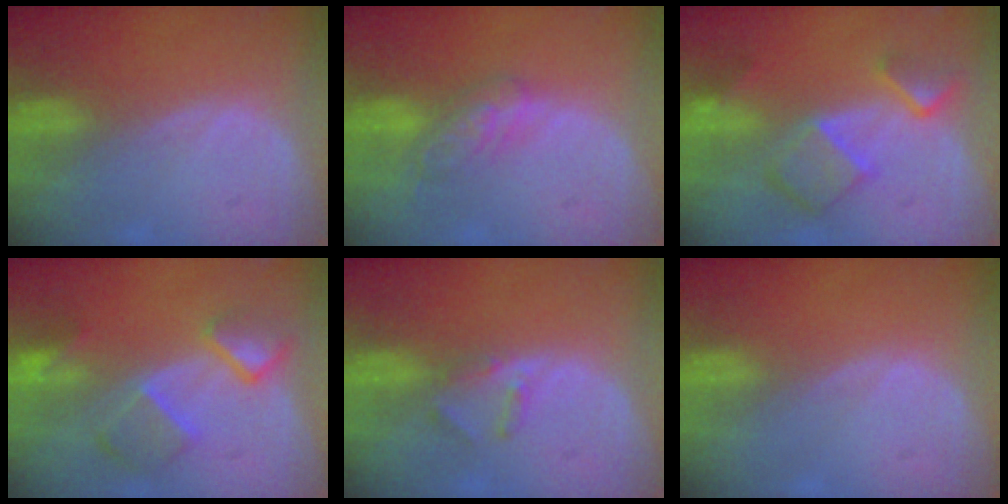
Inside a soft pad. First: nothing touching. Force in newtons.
{"total": 5.2, "press": 5.1, "slide": 1.3}
{"total": 7.9, "press": 6.8, "slide": 3.9}
{"total": 7.6, "press": 6.7, "slide": 3.6}
{"total": 2.5, "press": 2.3, "slide": 1.0}
{"total": 0.0}